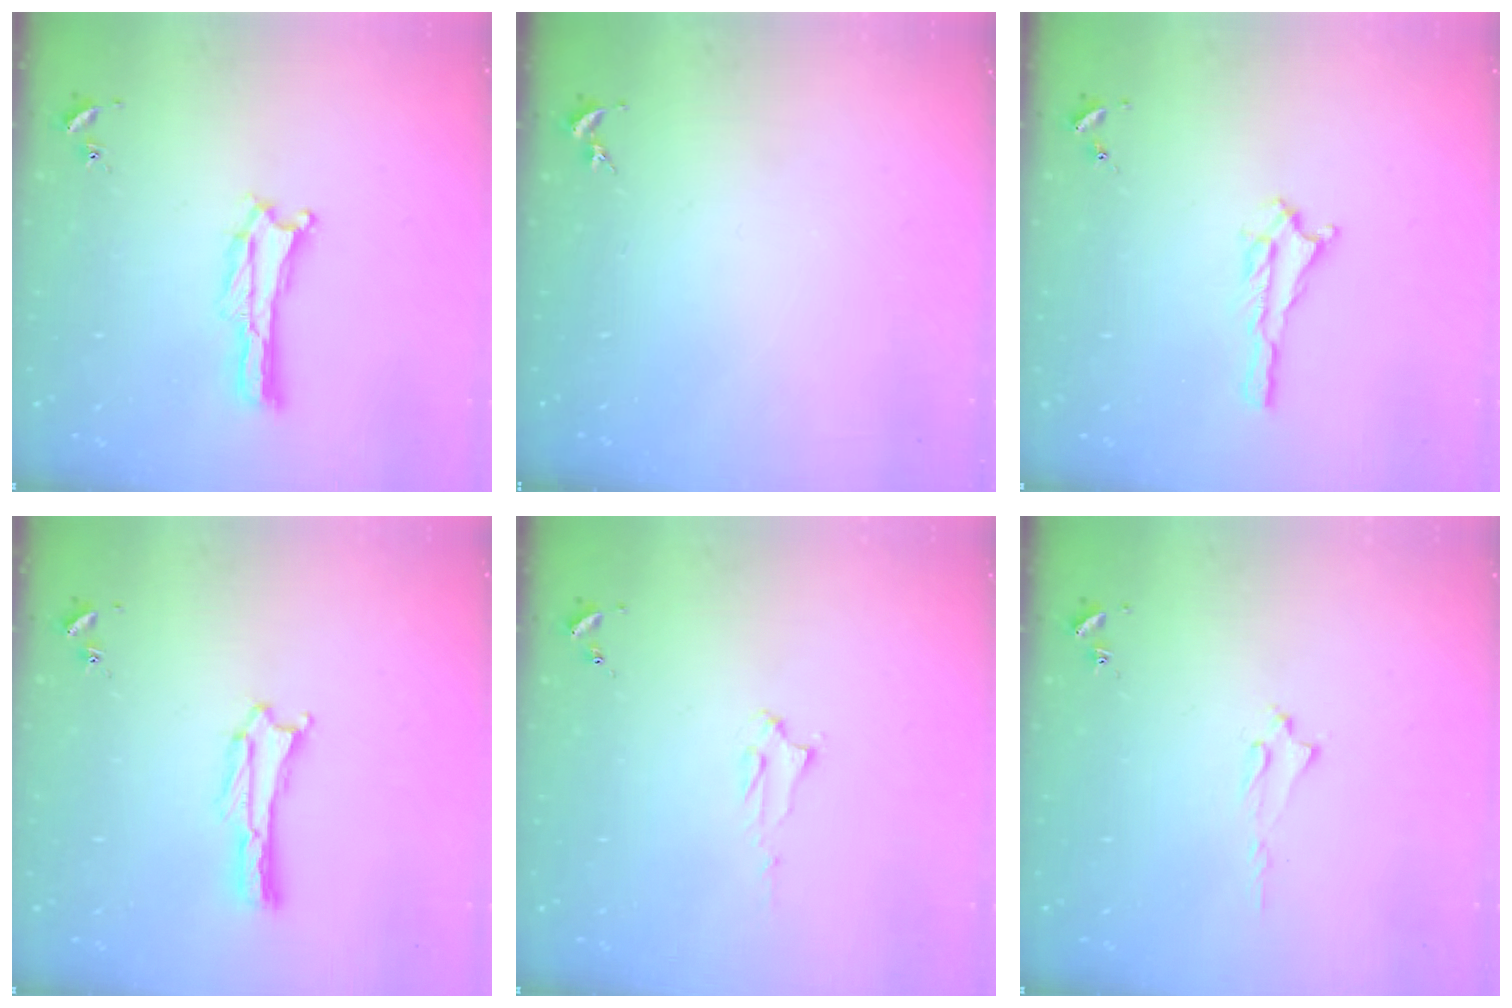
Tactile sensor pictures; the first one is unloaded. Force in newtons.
{"total": 0.0}
{"total": 1.5, "press": 1.4, "slide": 0.2}
{"total": 0.0}
{"total": 2.0, "press": 2.0, "slide": 0.2}
{"total": 1.7, "press": 1.6, "slide": 0.2}